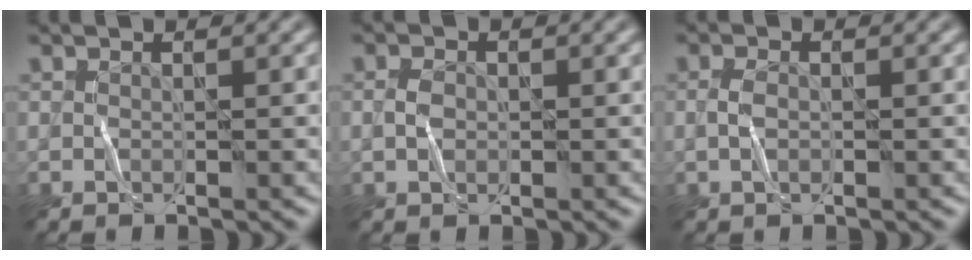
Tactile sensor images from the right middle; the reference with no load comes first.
{"total": 0.7, "force": [-0.4, 0.5, 0.4], "torque": [-0.027, 0.005, 0.001]}
{"total": 0.7, "force": [-0.5, 0.1, 0.5], "torque": [-0.037, 0.003, -0.001]}